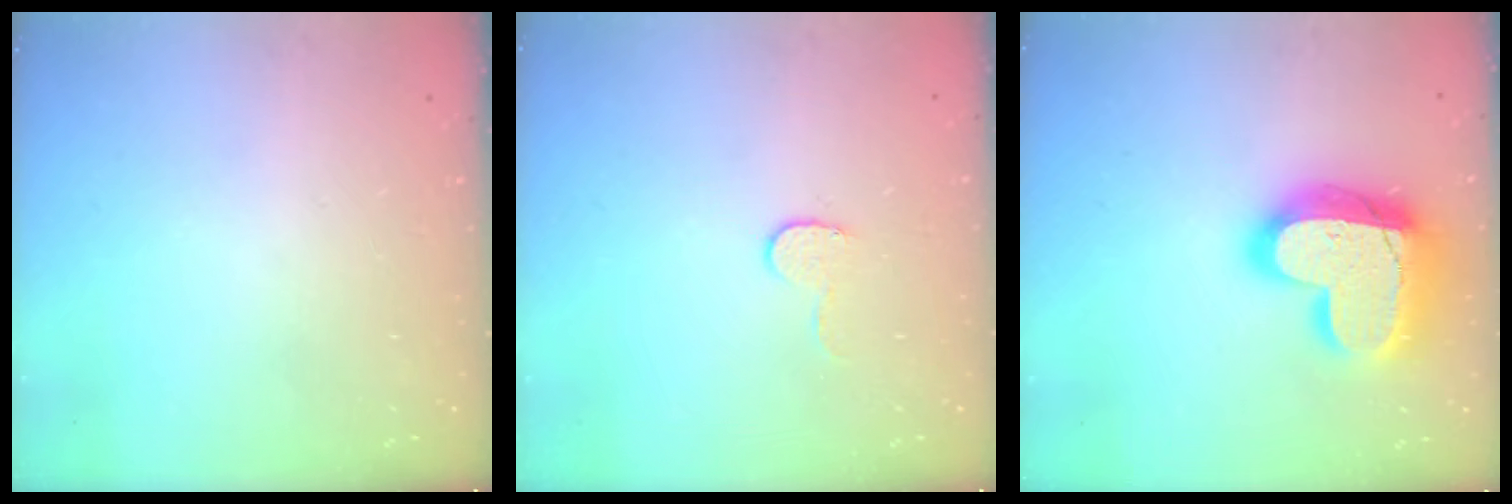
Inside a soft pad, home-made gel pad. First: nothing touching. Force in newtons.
{"total": 5.6, "press": 5.6, "slide": 0.5}
{"total": 23.3, "press": 23.2, "slide": 1.9}